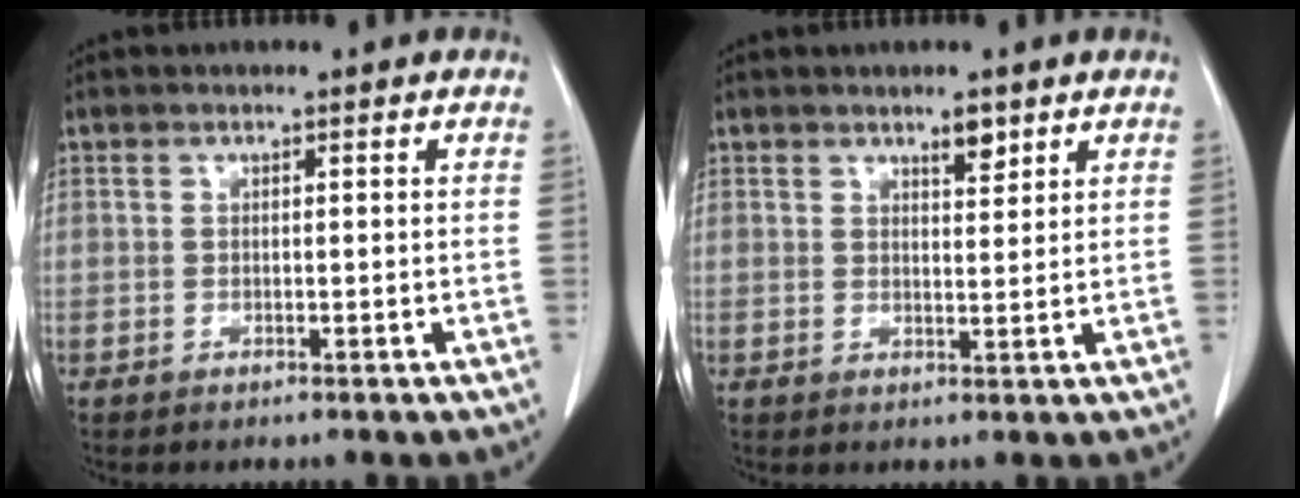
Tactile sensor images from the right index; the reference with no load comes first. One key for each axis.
{"total": 2.5, "fx": 1.8, "fy": 0.6, "fz": 1.6, "tx": -0.028, "ty": -0.003, "tz": 0.030}